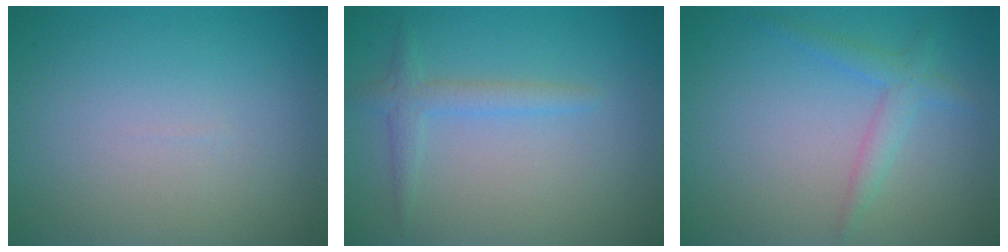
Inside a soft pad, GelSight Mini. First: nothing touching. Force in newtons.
{"total": 1.9, "press": 1.9, "slide": 0.1}
{"total": 2.0, "press": 2.0, "slide": 0.1}